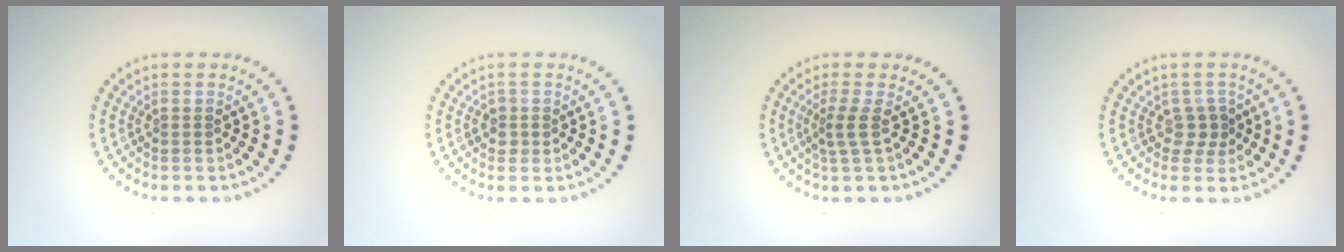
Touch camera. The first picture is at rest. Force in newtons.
{"total": 1.3, "press": 1.2, "slide": 0.6}
{"total": 1.9, "press": 1.2, "slide": 1.5}
{"total": 1.5, "press": 1.2, "slide": 0.9}